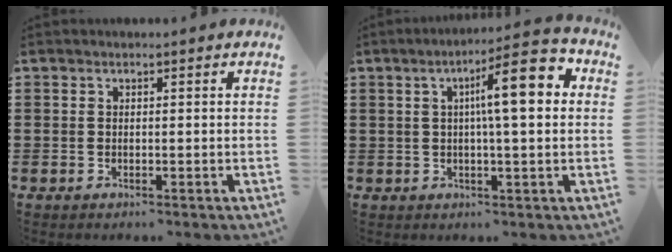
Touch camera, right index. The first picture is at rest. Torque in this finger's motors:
{"motor_torque": [2.04, 0.10, 0.79, 0.21]}